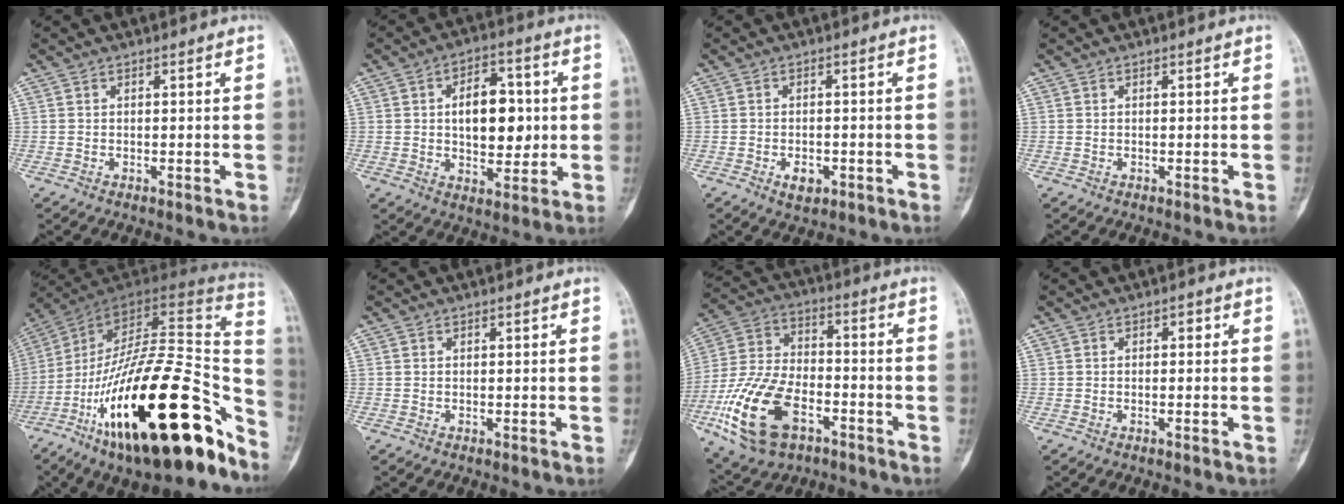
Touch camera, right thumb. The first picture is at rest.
{"total": 12.1, "force": [1.1, 7.3, 9.6], "torque": [-0.102, 0.007, 0.021]}
{"total": 3.2, "force": [-1.3, 1.9, 2.2], "torque": [-0.026, 0.004, -0.015]}
{"total": 0.0}
{"total": 35.9, "force": [-17.2, 12.6, 28.9], "torque": [-0.379, 0.069, -0.272]}
{"total": 0.0}
{"total": 19.1, "force": [-8.1, 10.8, 13.6], "torque": [-0.266, 0.035, -0.144]}
{"total": 1.2, "force": [0.0, 0.6, 1.0], "torque": [-0.008, 0.007, -0.001]}